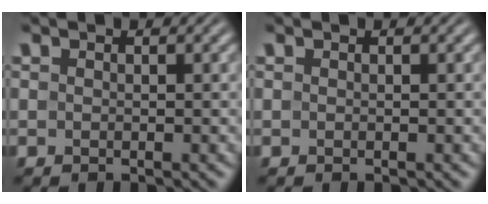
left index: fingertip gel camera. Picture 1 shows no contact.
{"total": 0.0}